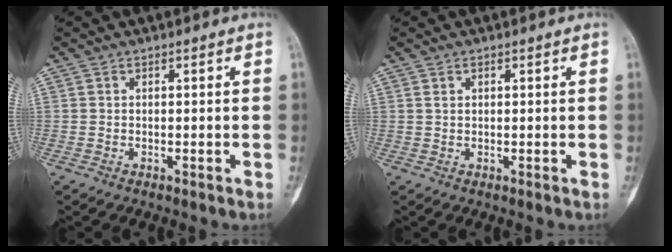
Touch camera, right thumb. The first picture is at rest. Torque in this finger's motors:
{"motor_torque": [-0.72, 0.00, 0.39, -0.02, -0.08]}